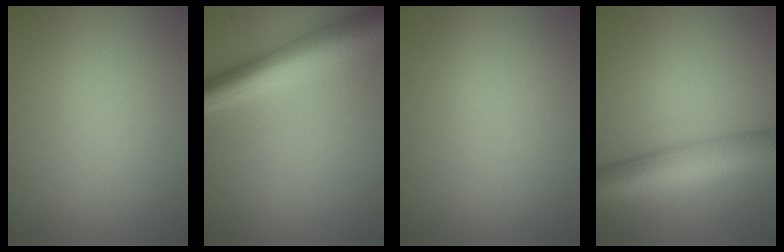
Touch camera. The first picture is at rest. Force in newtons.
{"total": 6.8, "press": 6.8, "slide": 0.1}
{"total": 0.0}
{"total": 7.4, "press": 7.4, "slide": 0.2}